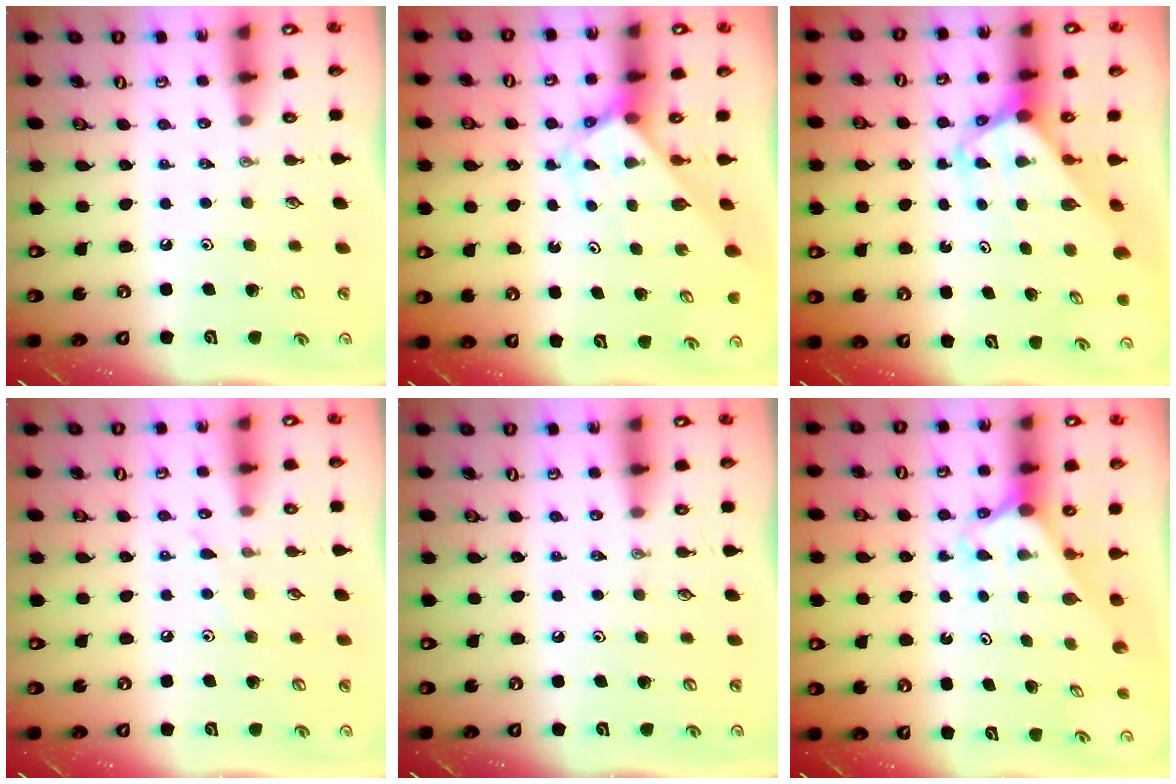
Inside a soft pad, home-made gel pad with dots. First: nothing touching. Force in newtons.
{"total": 2.7, "press": 2.7, "slide": 0.2}
{"total": 3.0, "press": 3.0, "slide": 0.1}
{"total": 5.5, "press": 5.4, "slide": 0.6}
{"total": 0.0}
{"total": 2.4, "press": 2.4, "slide": 0.2}